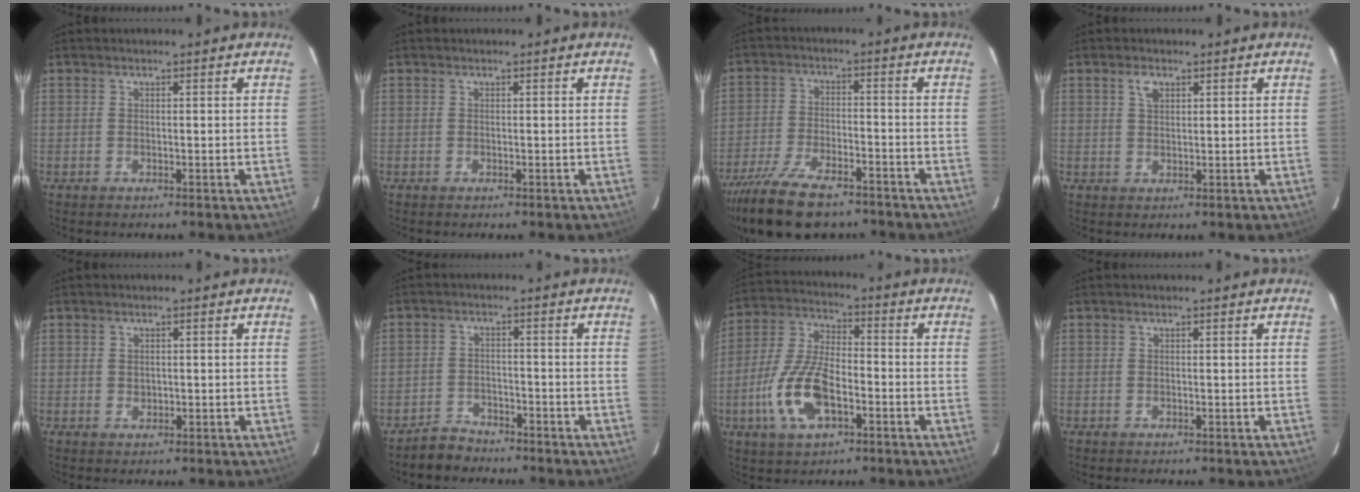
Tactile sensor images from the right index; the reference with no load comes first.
{"total": 0.0}
{"total": 15.9, "force": [-12.3, 5.9, 8.2], "torque": [-0.182, -0.028, -0.213]}
{"total": 2.3, "force": [1.3, 1.3, 1.5], "torque": [-0.025, 0.006, 0.024]}
{"total": 1.0, "force": [0.1, 0.9, 0.3], "torque": [-0.003, 0.001, 0.004]}
{"total": 4.0, "force": [-3.5, 2.0, 0.0], "torque": [-0.014, 0.010, -0.061]}
{"total": 13.3, "force": [-4.9, 6.1, 10.8], "torque": [-0.236, -0.002, -0.089]}
{"total": 0.0}